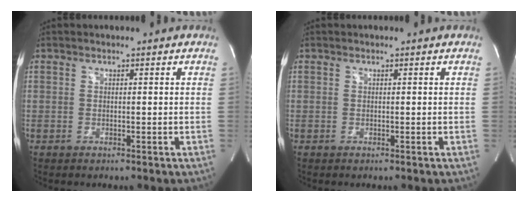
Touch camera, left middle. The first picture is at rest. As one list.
[{"total": 0.0}]